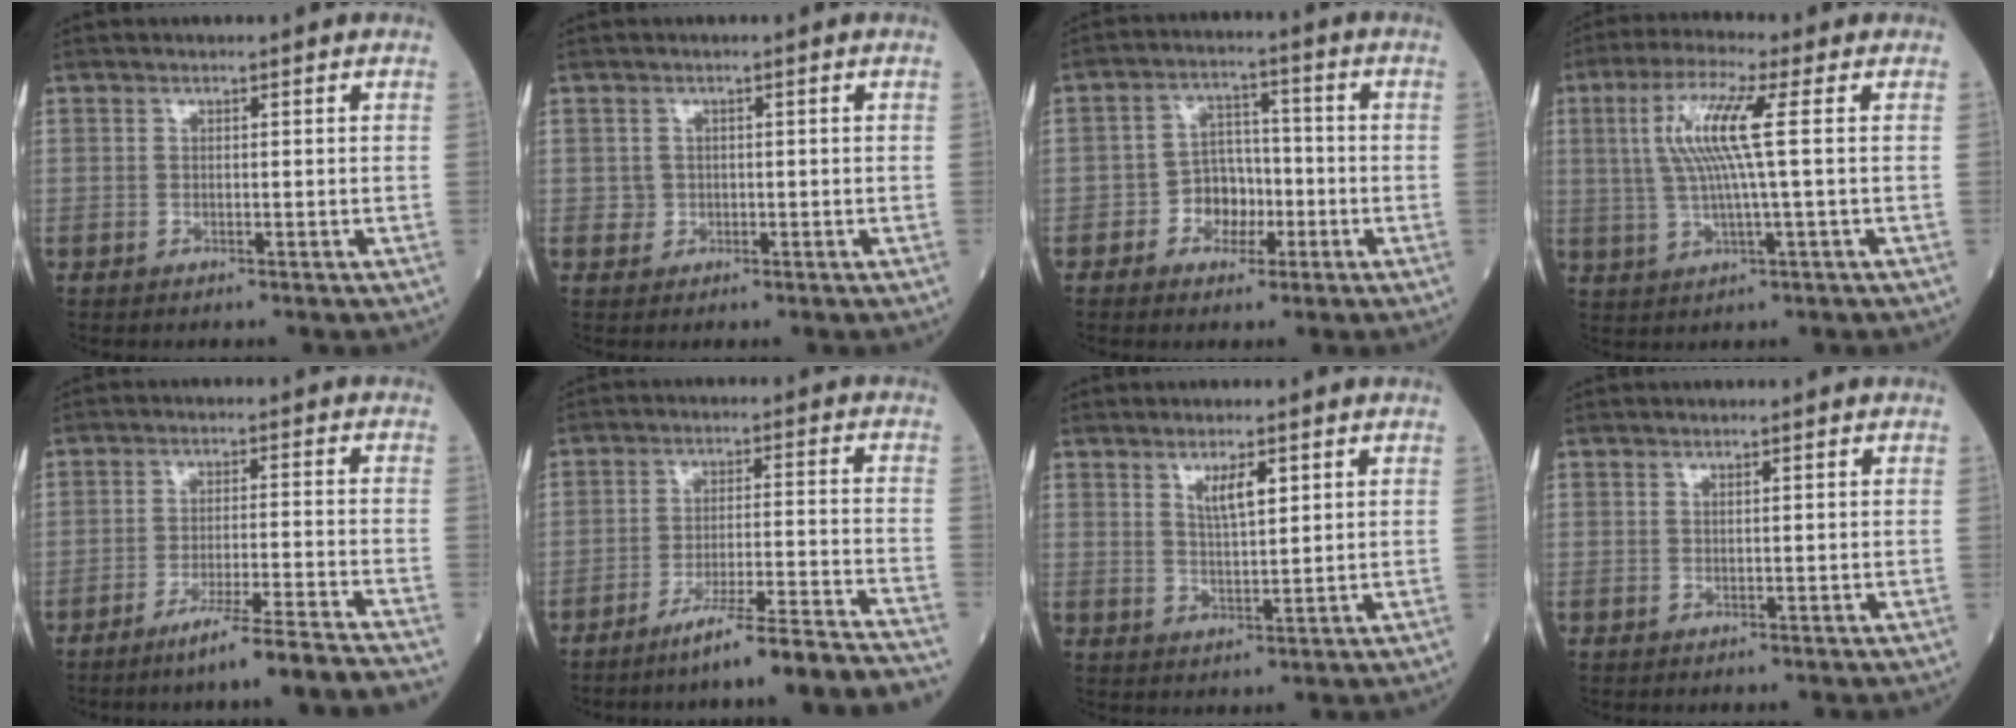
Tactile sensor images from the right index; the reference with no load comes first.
{"total": 1.3, "force": [-0.1, 1.3, 0.1], "torque": [0.003, 0.004, -0.002]}
{"total": 5.9, "force": [-2.1, 4.4, 3.4], "torque": [-0.056, 0.018, -0.038]}
{"total": 9.1, "force": [1.8, -0.2, 8.9], "torque": [-0.190, 0.009, 0.033]}
{"total": 10.6, "force": [-9.0, -2.0, 5.4], "torque": [-0.053, -0.020, -0.140]}
{"total": 14.8, "force": [-13.3, -1.8, 6.2], "torque": [-0.069, -0.001, -0.201]}
{"total": 4.1, "force": [2.1, 0.9, 3.4], "torque": [-0.064, 0.000, 0.040]}
{"total": 0.0}